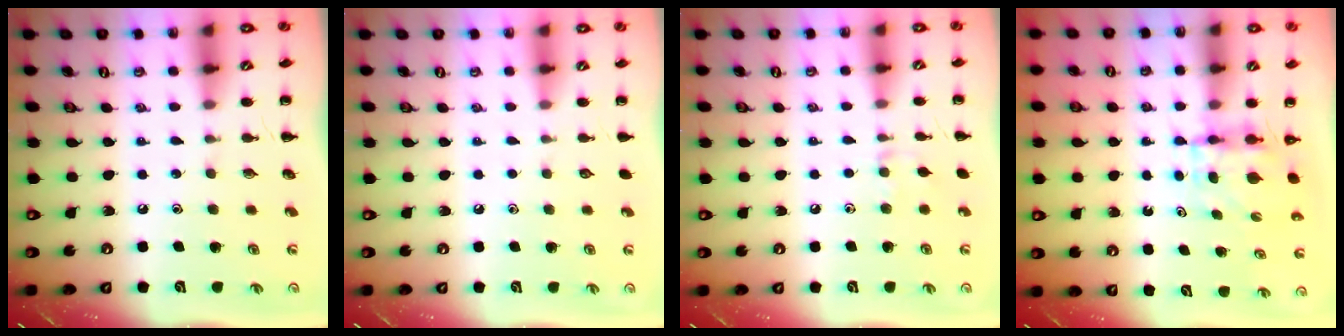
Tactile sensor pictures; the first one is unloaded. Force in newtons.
{"total": 0.0}
{"total": 5.5, "press": 5.1, "slide": 1.8}
{"total": 4.0, "press": 4.0, "slide": 0.3}